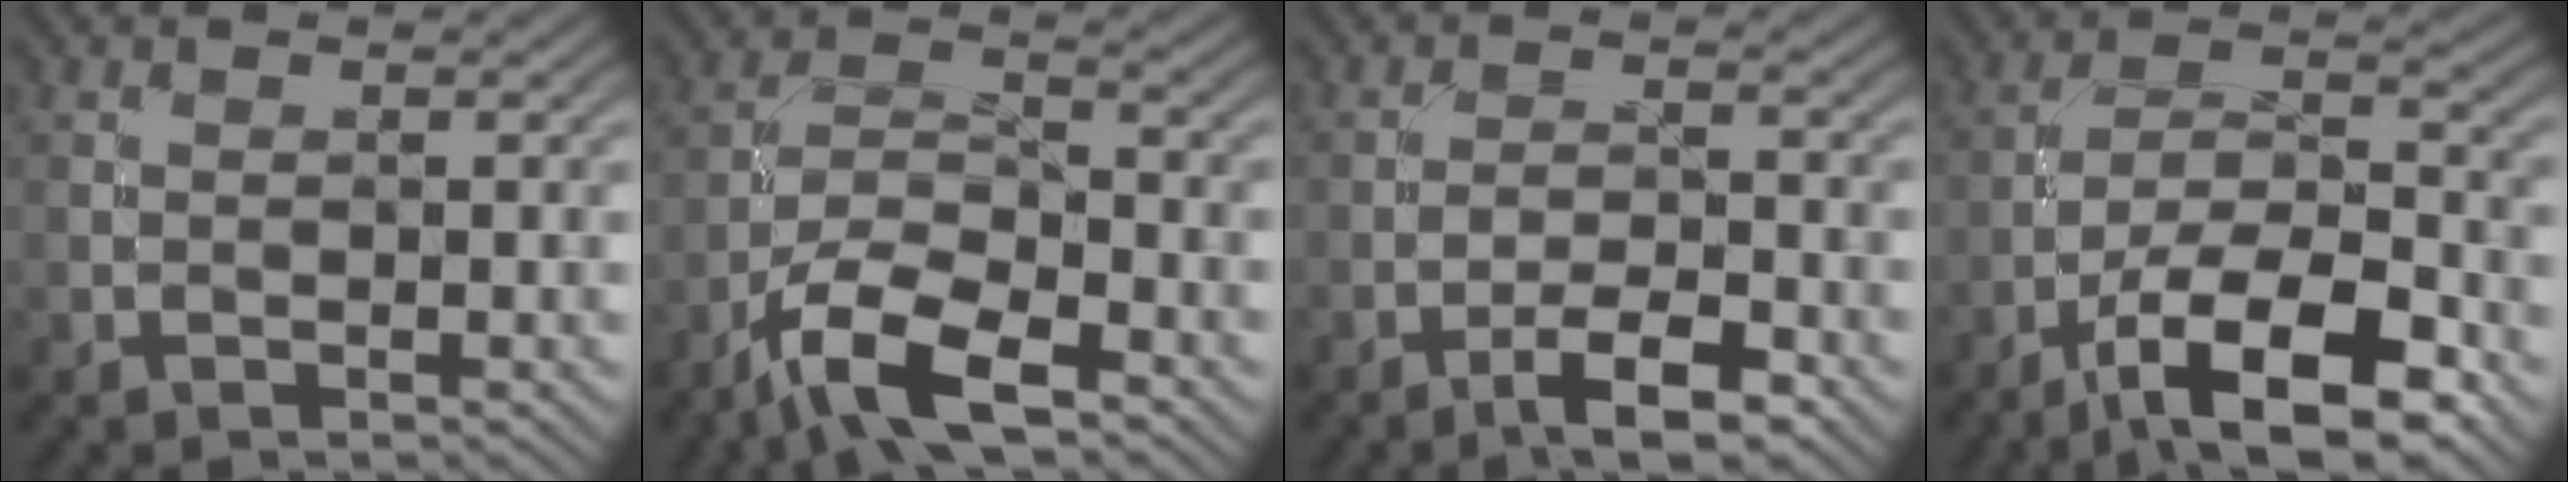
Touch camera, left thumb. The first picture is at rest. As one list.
[{"total": 10.1, "force": [-6.5, 3.4, 6.9], "torque": [-0.128, 0.002, -0.137]}, {"total": 5.6, "force": [-3.7, 1.4, 4.0], "torque": [-0.068, 0.008, -0.066]}, {"total": 13.4, "force": [-8.1, 4.3, 9.8], "torque": [-0.171, -0.001, -0.147]}]